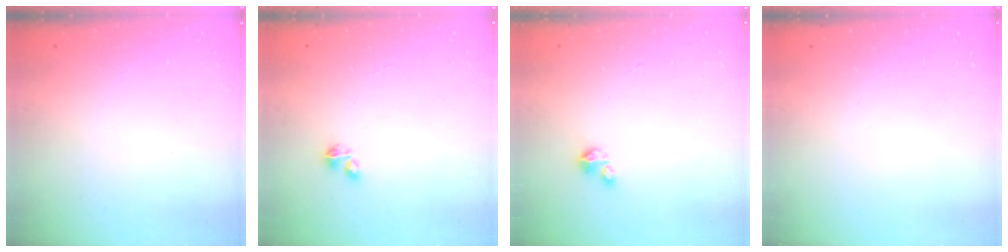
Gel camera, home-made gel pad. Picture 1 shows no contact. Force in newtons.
{"total": 2.4, "press": 2.4, "slide": 0.5}
{"total": 1.9, "press": 1.9, "slide": 0.1}
{"total": 0.0}